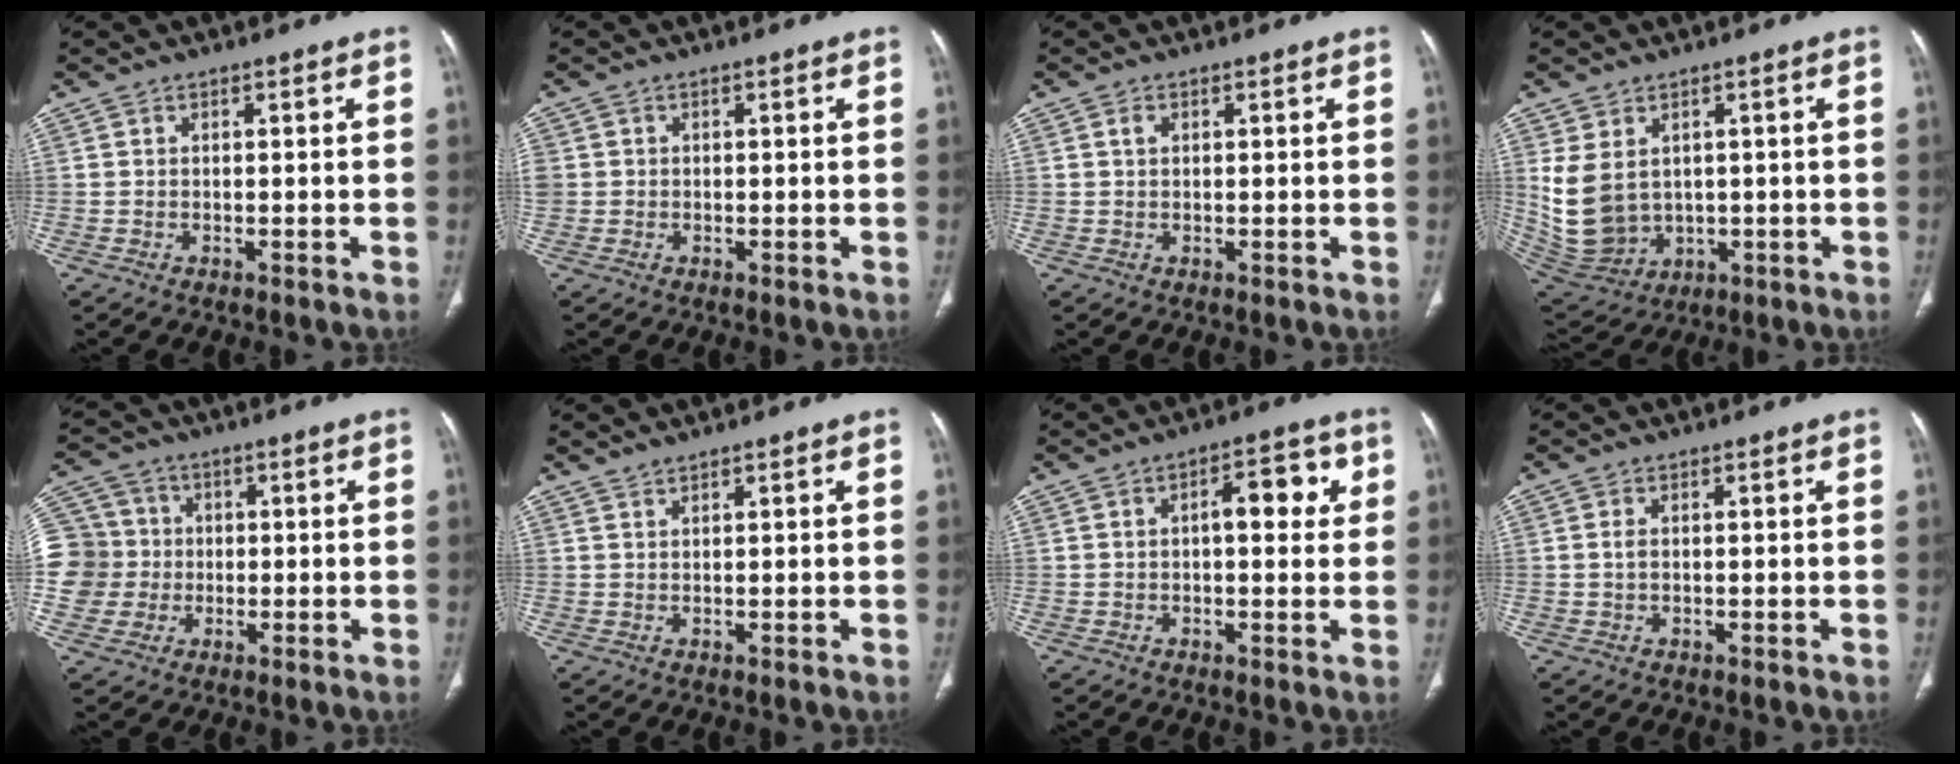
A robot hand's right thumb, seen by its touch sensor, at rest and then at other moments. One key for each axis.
{"total": 2.5, "fx": 0.1, "fy": 2.3, "fz": 0.9, "tx": -0.014, "ty": 0.006, "tz": 0.007}
{"total": 1.2, "fx": 0.4, "fy": 0.8, "fz": 0.7, "tx": -0.011, "ty": 0.001, "tz": 0.006}
{"total": 11.1, "fx": 1.6, "fy": 8.6, "fz": 6.8, "tx": -0.130, "ty": -0.008, "tz": 0.066}
{"total": 13.1, "fx": -0.3, "fy": 12.5, "fz": 3.8, "tx": -0.074, "ty": 0.033, "tz": 0.000}
{"total": 1.1, "fx": 1.1, "fy": 0.1, "fz": 0.1, "tx": -0.003, "ty": -0.002, "tz": 0.026}
{"total": 7.3, "fx": 1.5, "fy": 3.5, "fz": 6.3, "tx": -0.058, "ty": 0.012, "tz": 0.015}
{"total": 1.2, "fx": 0.1, "fy": 0.8, "fz": 1.0, "tx": -0.020, "ty": 0.000, "tz": 0.002}